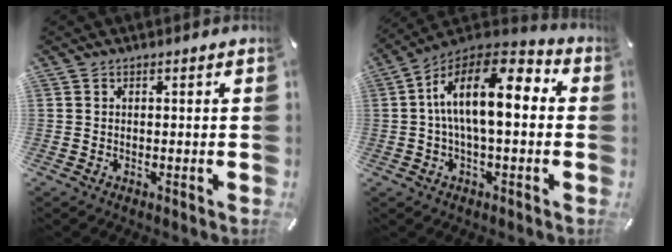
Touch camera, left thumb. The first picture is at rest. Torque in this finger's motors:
{"motor_torque": [0.45, 2.11, 1.60, -1.03, 0.42]}